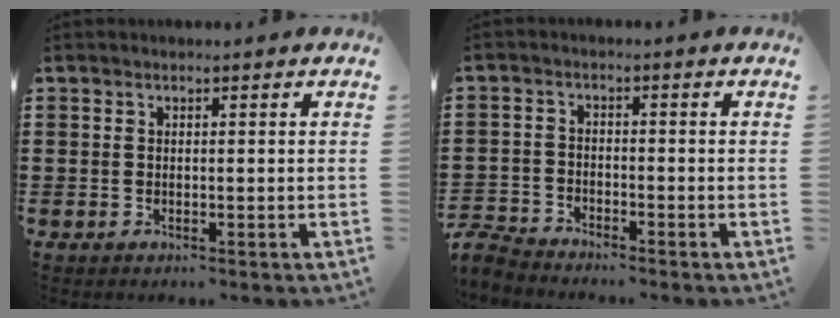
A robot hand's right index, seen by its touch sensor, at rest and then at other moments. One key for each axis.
{"total": 3.3, "fx": -3.3, "fy": 0.5, "fz": 0.1, "tx": -0.021, "ty": -0.003, "tz": -0.074}